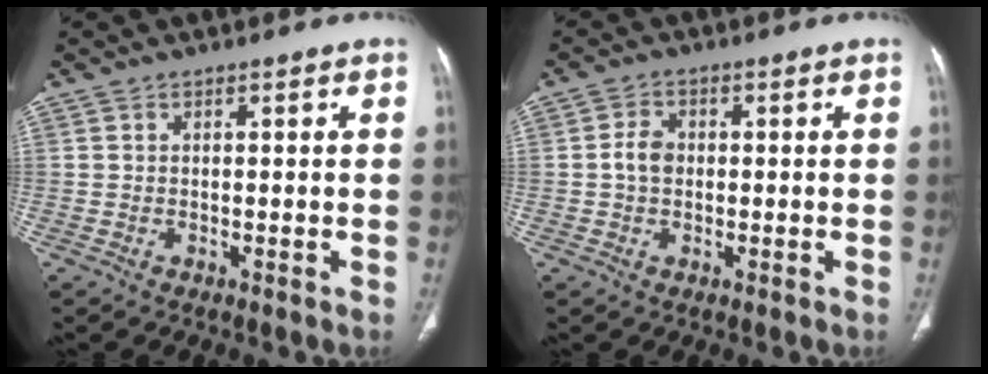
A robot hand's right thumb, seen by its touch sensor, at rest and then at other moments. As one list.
[{"total": 3.7, "force": [0.0, 2.8, 2.4], "torque": [-0.042, 0.009, -0.005]}]